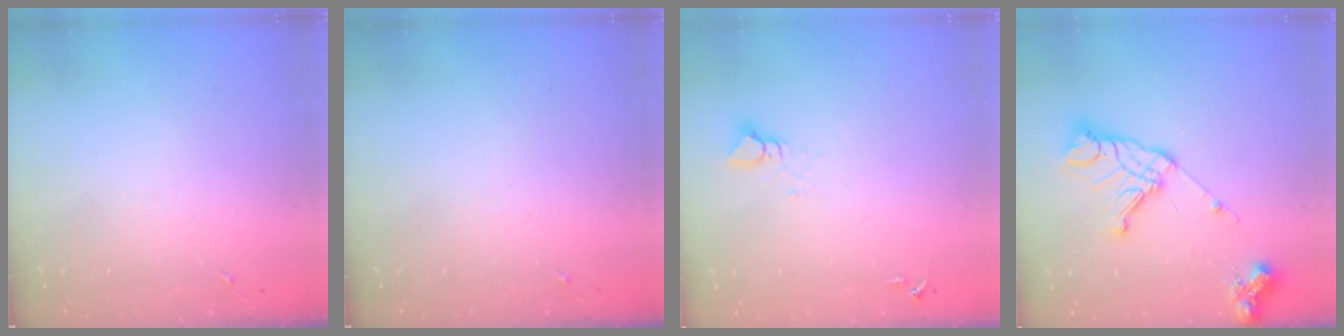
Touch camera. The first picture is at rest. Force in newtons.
{"total": 0.0}
{"total": 3.5, "press": 3.5, "slide": 0.2}
{"total": 18.6, "press": 18.5, "slide": 2.1}